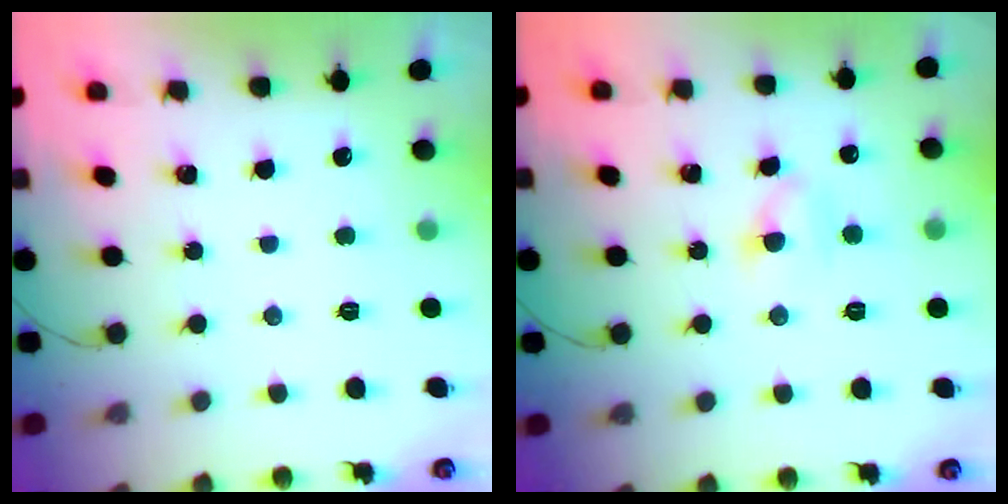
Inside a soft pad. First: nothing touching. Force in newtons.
{"total": 5.2, "press": 5.1, "slide": 1.0}